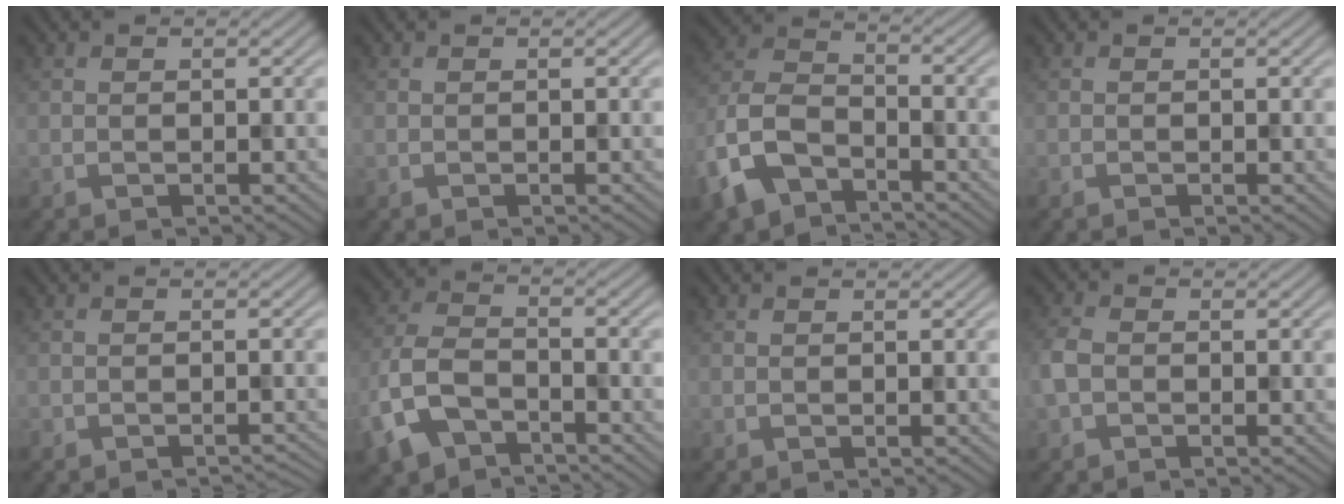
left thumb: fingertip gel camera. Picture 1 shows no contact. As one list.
[{"total": 0.0}, {"total": 9.8, "force": [-6.1, 5.1, 5.8], "torque": [-0.139, -0.009, -0.140]}, {"total": 0.0}, {"total": 1.5, "force": [-1.5, 0.2, 0.3], "torque": [0.002, -0.001, -0.022]}, {"total": 8.6, "force": [-5.0, 4.6, 5.3], "torque": [-0.131, -0.007, -0.114]}, {"total": 0.0}, {"total": 2.8, "force": [-0.9, 2.0, 1.8], "torque": [-0.048, 0.002, -0.026]}]